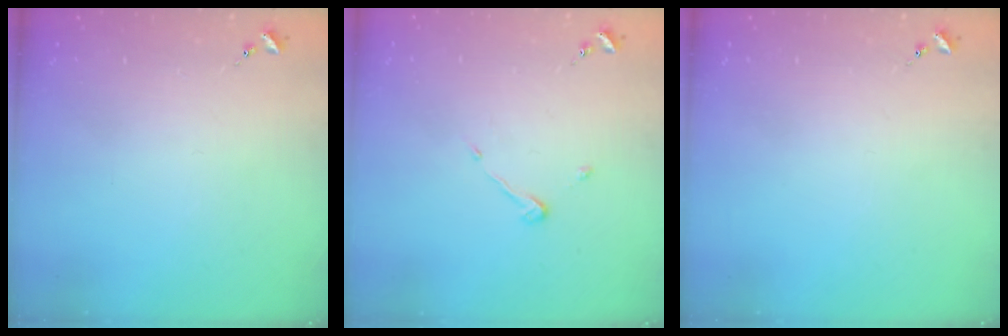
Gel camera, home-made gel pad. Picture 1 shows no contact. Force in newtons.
{"total": 3.6, "press": 3.6, "slide": 0.2}
{"total": 0.0}